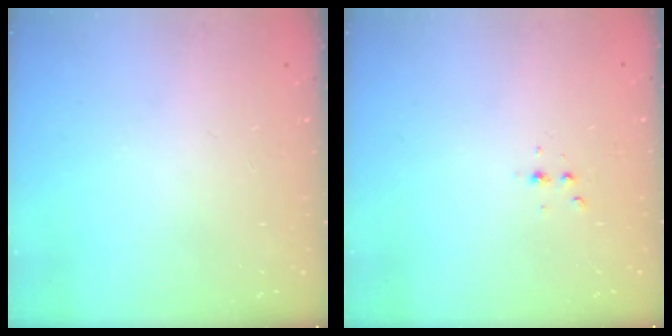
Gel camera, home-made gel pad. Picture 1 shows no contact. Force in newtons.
{"total": 2.3, "press": 2.3, "slide": 0.3}